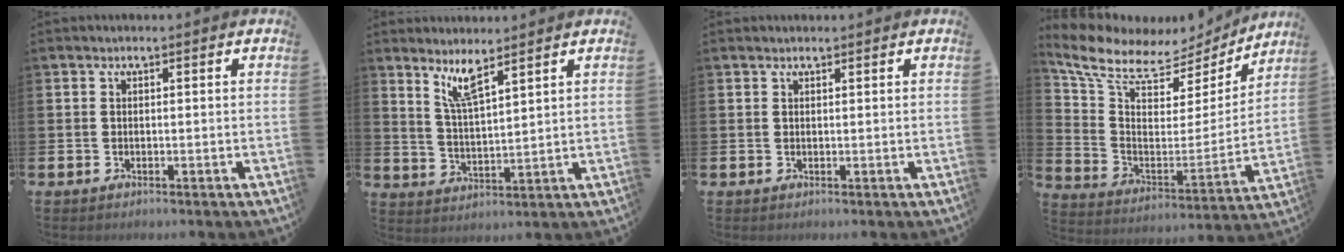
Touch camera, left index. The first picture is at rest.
{"total": 5.7, "force": [4.9, 0.5, 2.8], "torque": [-0.058, -0.028, 0.083]}
{"total": 0.7, "force": [0.7, 0.2, 0.1], "torque": [0.008, -0.002, 0.010]}
{"total": 9.0, "force": [7.6, 3.9, 3.1], "torque": [-0.108, -0.051, 0.130]}